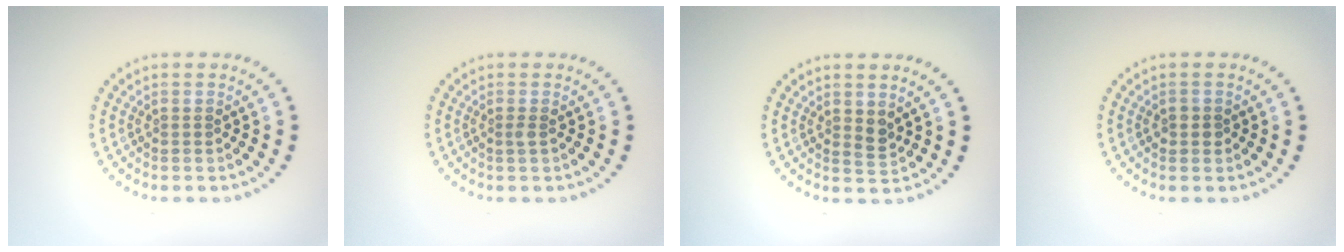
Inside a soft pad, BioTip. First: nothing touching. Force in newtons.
{"total": 0.5, "press": 0.5, "slide": 0.3}
{"total": 1.2, "press": 1.0, "slide": 0.5}
{"total": 1.1, "press": 1.0, "slide": 0.4}